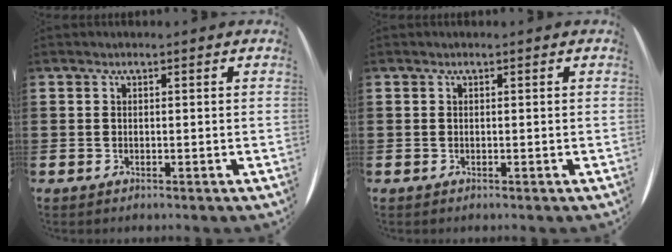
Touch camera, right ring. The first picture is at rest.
{"total": 0.0}